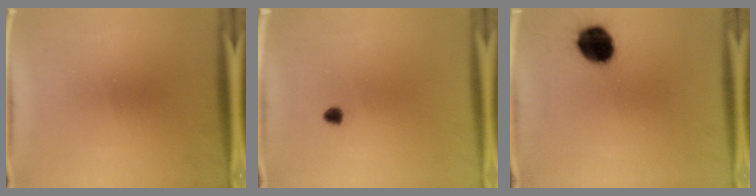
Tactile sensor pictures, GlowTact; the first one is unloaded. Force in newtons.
{"total": 0.9}
{"total": 13.0}